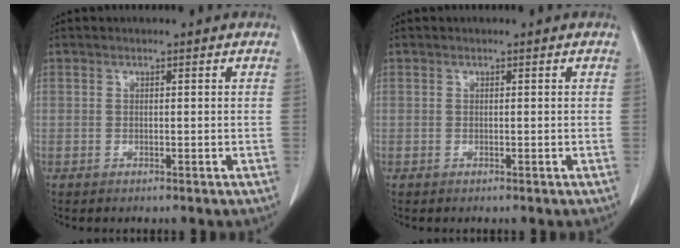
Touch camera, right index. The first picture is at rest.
{"total": 0.0}